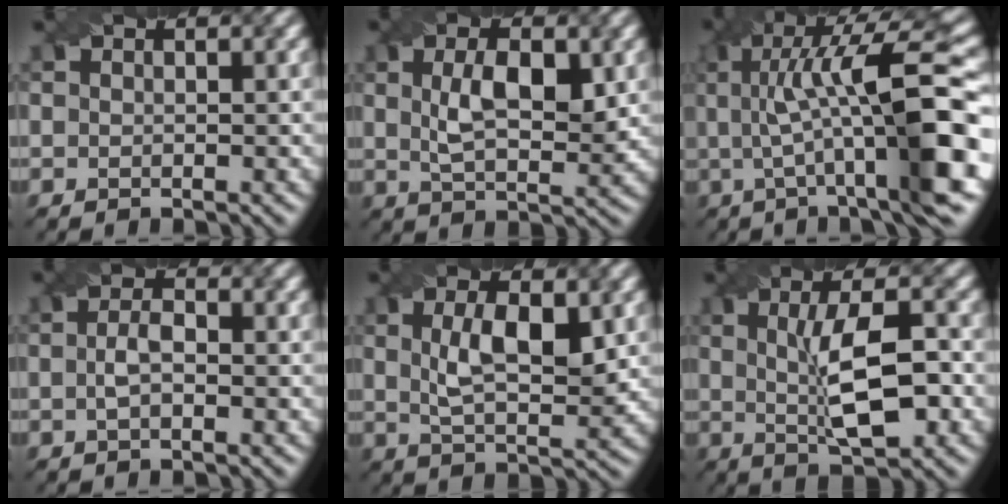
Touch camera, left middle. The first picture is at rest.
{"total": 5.4, "force": [1.1, 2.4, 4.8], "torque": [-0.092, 0.000, 0.023]}
{"total": 13.2, "force": [1.2, 2.9, 12.8], "torque": [-0.186, 0.016, 0.020]}
{"total": 1.9, "force": [-0.3, 0.8, 1.7], "torque": [-0.039, 0.003, -0.007]}
{"total": 5.7, "force": [1.3, 2.1, 5.1], "torque": [-0.097, 0.000, 0.026]}
{"total": 6.9, "force": [0.2, 2.0, 6.6], "torque": [-0.110, 0.006, 0.004]}